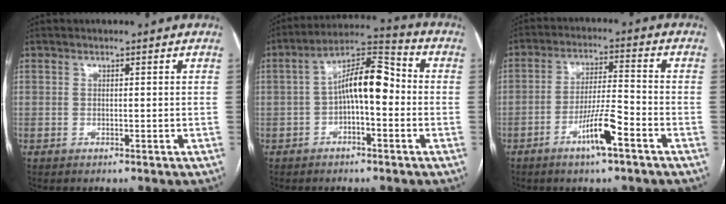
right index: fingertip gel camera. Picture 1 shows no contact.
{"total": 9.7, "force": [-0.8, 3.2, 9.1], "torque": [-0.159, 0.039, -0.014]}
{"total": 7.8, "force": [-4.2, 0.5, 6.6], "torque": [-0.125, -0.002, -0.075]}